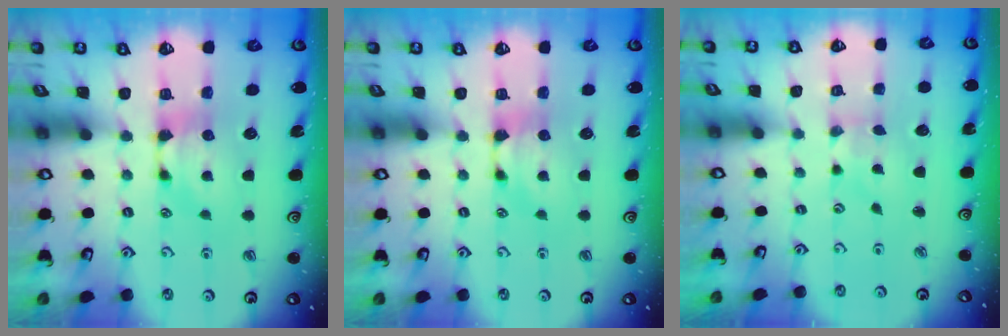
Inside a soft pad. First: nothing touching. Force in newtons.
{"total": 0.0}
{"total": 3.0, "press": 2.9, "slide": 0.8}